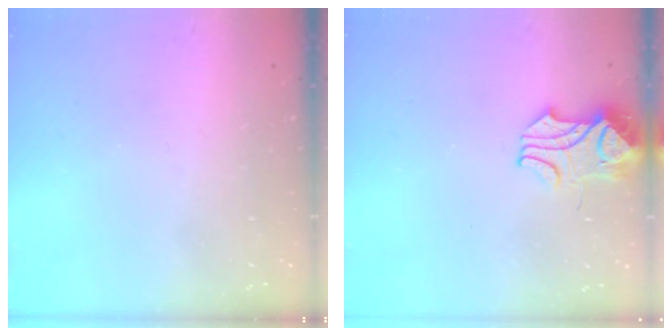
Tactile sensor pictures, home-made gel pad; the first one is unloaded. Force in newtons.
{"total": 3.6, "press": 3.5, "slide": 0.6}